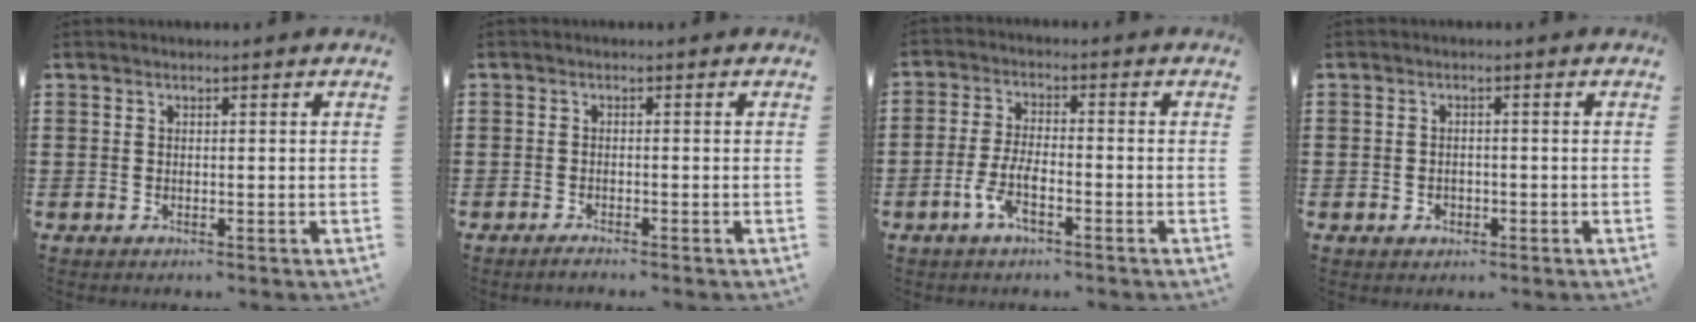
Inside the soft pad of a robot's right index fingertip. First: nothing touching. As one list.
[{"total": 1.0, "force": [-1.0, -0.1, 0.2], "torque": [-0.008, -0.005, -0.018]}, {"total": 4.9, "force": [-2.7, 1.5, 3.8], "torque": [-0.089, 0.001, -0.056]}, {"total": 1.2, "force": [-0.6, 0.9, 0.5], "torque": [-0.013, -0.002, -0.013]}]